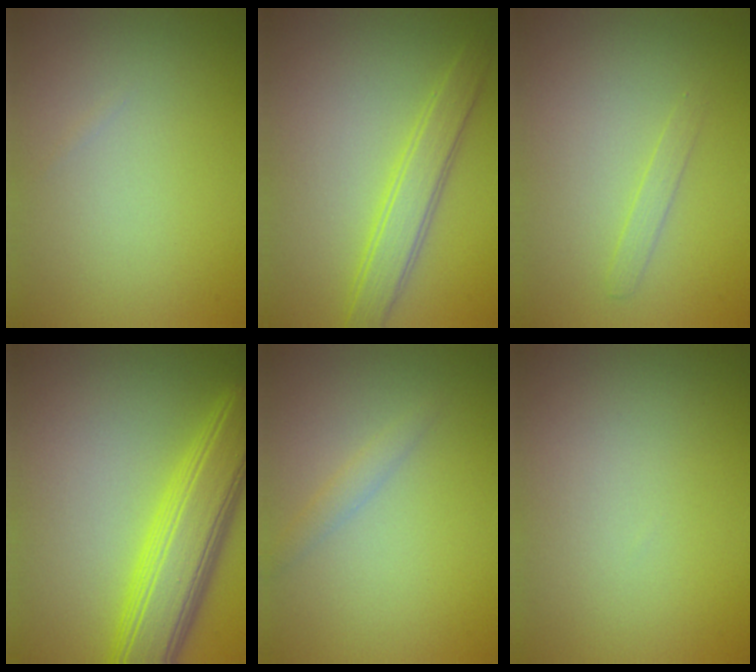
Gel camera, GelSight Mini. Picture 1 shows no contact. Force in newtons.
{"total": 3.3, "press": 3.3, "slide": 0.1}
{"total": 1.0, "press": 1.0, "slide": 0.1}
{"total": 8.1, "press": 8.1, "slide": 0.2}
{"total": 1.1, "press": 1.1, "slide": 0.1}
{"total": 0.0}